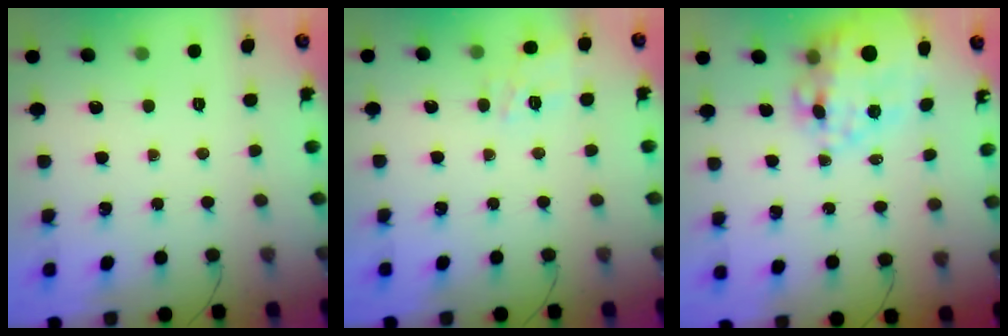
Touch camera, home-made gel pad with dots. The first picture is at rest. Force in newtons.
{"total": 12.2, "press": 12.1, "slide": 1.0}
{"total": 19.2, "press": 18.8, "slide": 3.7}